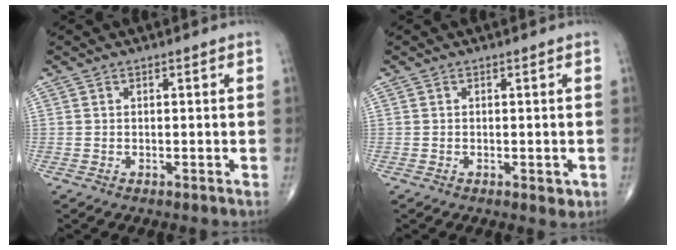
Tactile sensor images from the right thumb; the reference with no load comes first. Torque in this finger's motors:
{"motor_torque": [0.18, 0.27, -0.12, -0.07, 0.07]}